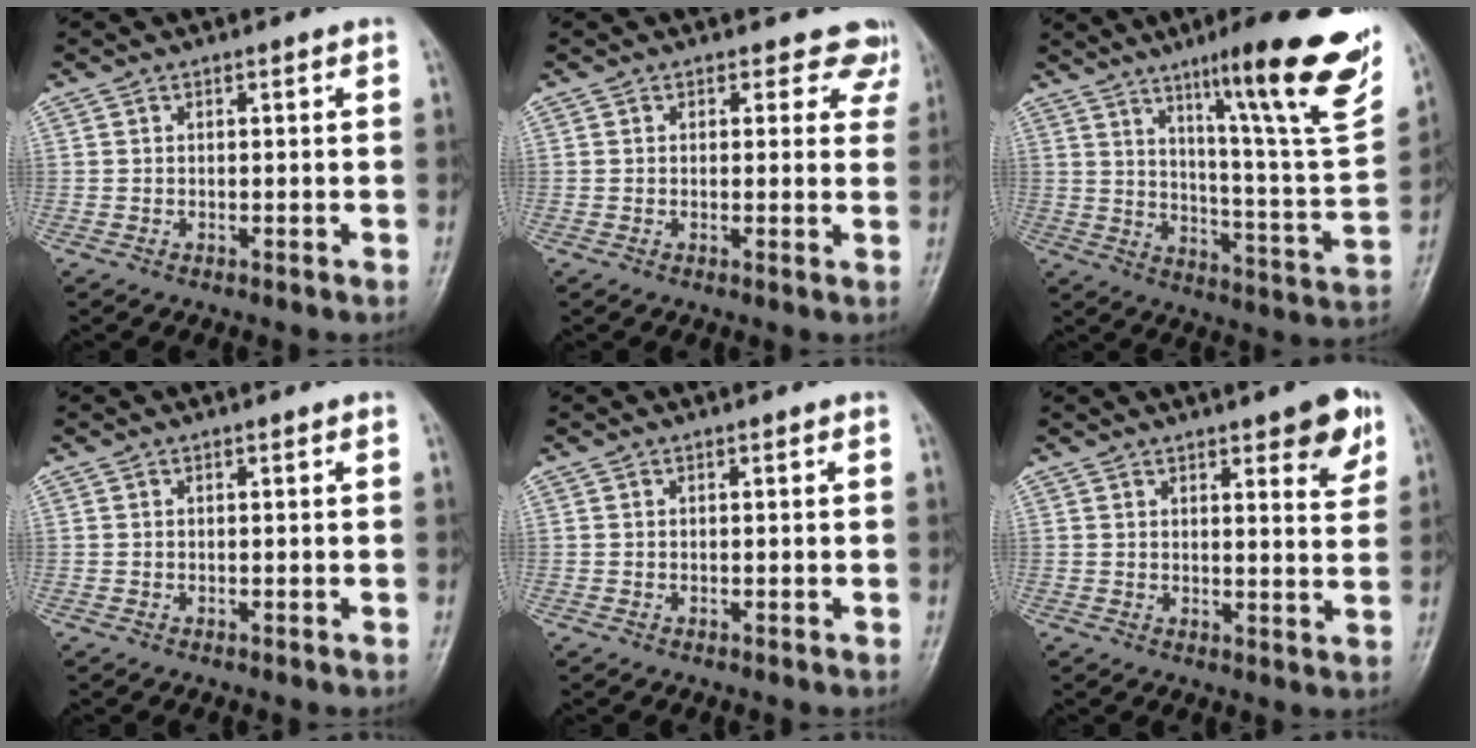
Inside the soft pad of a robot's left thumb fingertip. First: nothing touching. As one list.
[{"total": 5.4, "force": [4.4, 3.1, 0.3], "torque": [0.044, -0.019, 0.026]}, {"total": 25.7, "force": [14.3, 3.7, 21.0], "torque": [-0.274, -0.055, 0.214]}, {"total": 0.0}, {"total": 0.0}, {"total": 8.2, "force": [4.6, 2.4, 6.4], "torque": [-0.063, -0.023, 0.057]}]